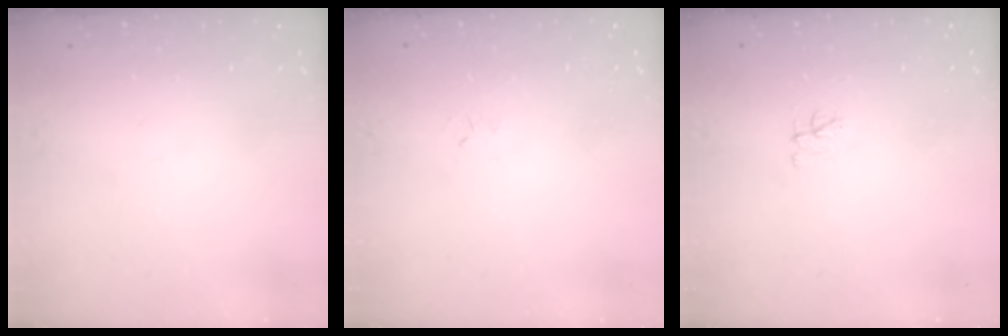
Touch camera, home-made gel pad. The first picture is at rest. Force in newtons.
{"total": 2.6, "press": 2.6, "slide": 0.4}
{"total": 3.1, "press": 3.1, "slide": 0.4}